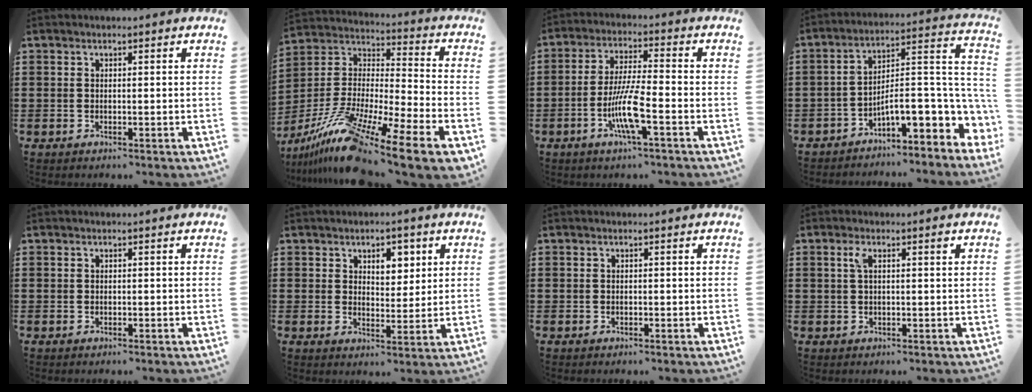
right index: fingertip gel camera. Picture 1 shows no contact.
{"total": 15.6, "force": [-11.3, 1.1, 10.7], "torque": [-0.213, 0.004, -0.203]}
{"total": 8.3, "force": [-3.2, 1.1, 7.6], "torque": [-0.157, -0.013, -0.064]}
{"total": 10.0, "force": [-3.5, 3.4, 8.7], "torque": [-0.140, -0.030, -0.069]}
{"total": 0.0}
{"total": 4.6, "force": [2.3, 2.9, 2.7], "torque": [-0.040, 0.004, 0.034]}
{"total": 0.0}
{"total": 2.6, "force": [1.1, 0.6, 2.3], "torque": [-0.040, 0.002, 0.014]}